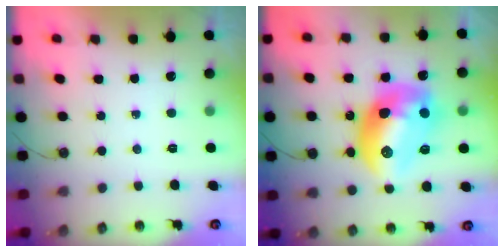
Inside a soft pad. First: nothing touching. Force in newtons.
{"total": 19.0, "press": 19.0, "slide": 1.5}